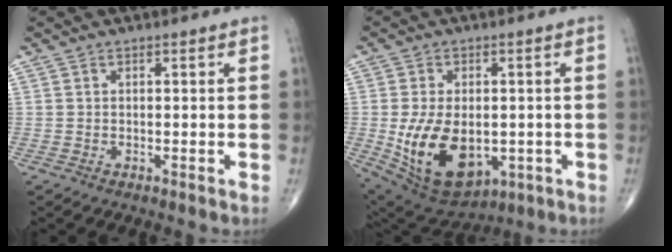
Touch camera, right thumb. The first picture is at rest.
{"total": 16.9, "force": [-3.0, 10.3, 13.0], "torque": [-0.221, -0.009, -0.019]}